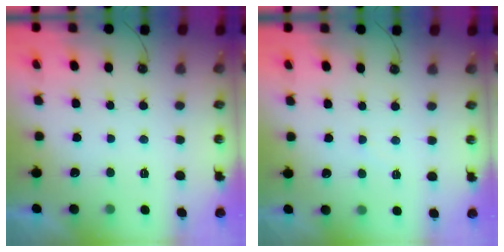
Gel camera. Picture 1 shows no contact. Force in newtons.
{"total": 2.9, "press": 2.9, "slide": 0.5}